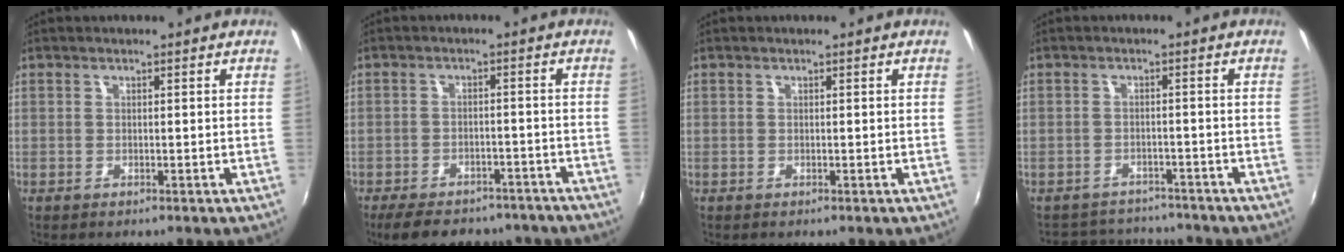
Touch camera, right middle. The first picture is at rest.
{"total": 15.4, "force": [-12.6, 6.0, 6.5], "torque": [-0.136, -0.006, -0.163]}
{"total": 0.0}
{"total": 7.9, "force": [-7.3, 2.7, 1.0], "torque": [-0.033, 0.017, -0.106]}